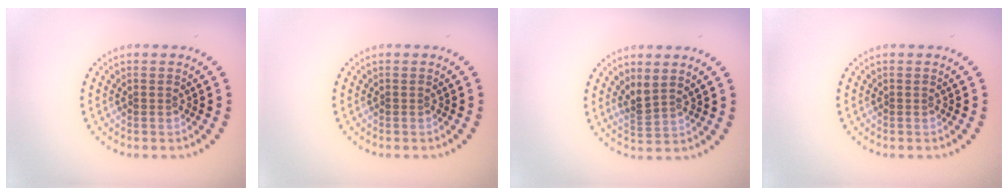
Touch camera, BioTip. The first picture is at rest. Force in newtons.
{"total": 0.0}
{"total": 2.0, "press": 1.5, "slide": 1.3}
{"total": 0.0}